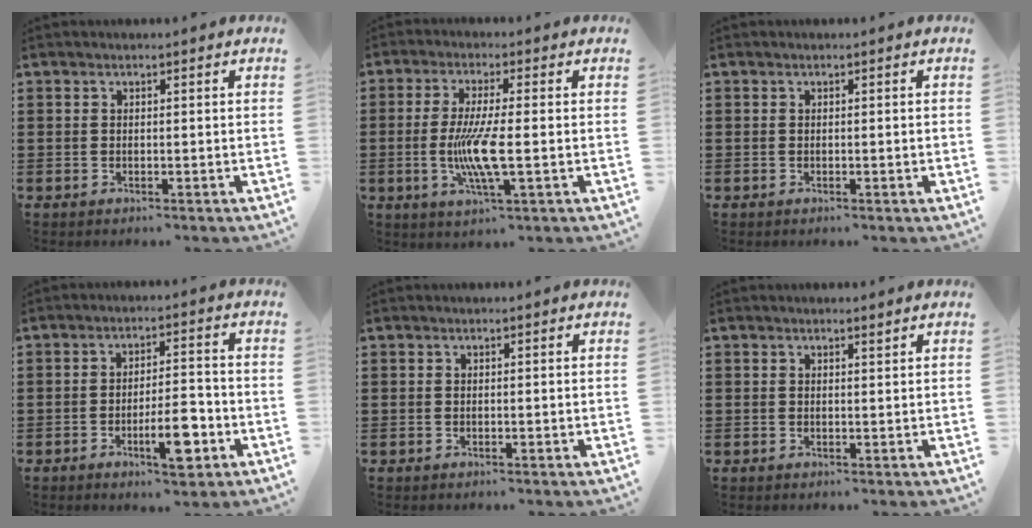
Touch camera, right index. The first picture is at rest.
{"total": 7.6, "force": [-1.2, 1.0, 7.5], "torque": [-0.157, -0.017, -0.028]}
{"total": 0.0}
{"total": 7.7, "force": [-3.4, 2.2, 6.6], "torque": [-0.115, 0.000, -0.057]}
{"total": 0.0}
{"total": 0.7, "force": [0.6, 0.0, 0.4], "torque": [0.000, -0.003, 0.009]}